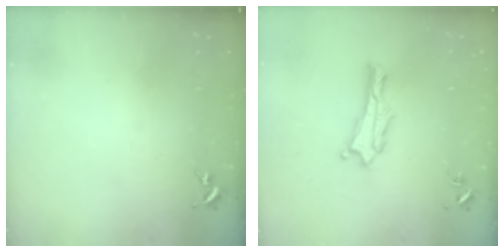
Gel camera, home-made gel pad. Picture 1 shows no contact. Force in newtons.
{"total": 1.1, "press": 1.1, "slide": 0.2}